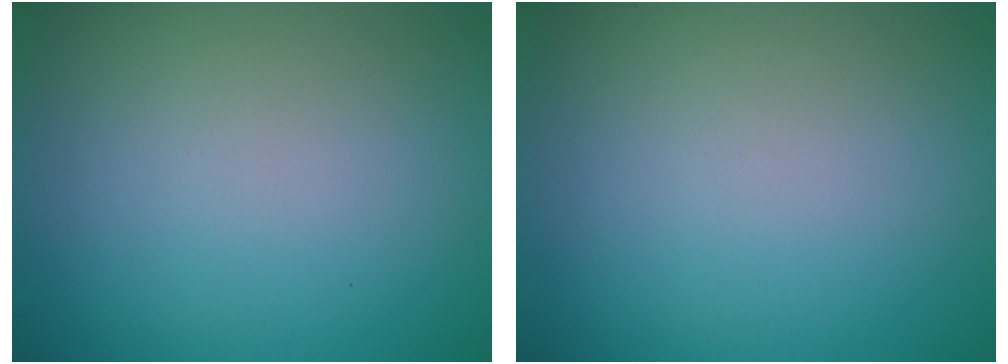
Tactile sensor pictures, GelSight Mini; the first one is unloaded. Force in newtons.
{"total": 0.0}